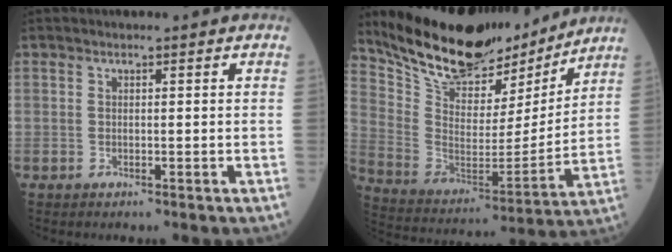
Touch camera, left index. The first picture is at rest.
{"total": 19.8, "force": [17.8, 5.8, 6.4], "torque": [-0.125, -0.020, 0.289]}